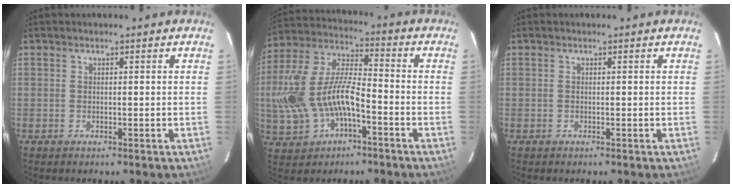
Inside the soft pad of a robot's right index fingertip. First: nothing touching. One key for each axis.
{"total": 16.0, "fx": -4.2, "fy": 8.2, "fz": 13.1, "tx": -0.292, "ty": 0.008, "tz": -0.068}
{"total": 0.0}